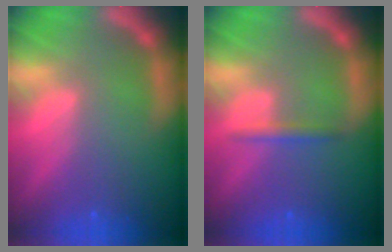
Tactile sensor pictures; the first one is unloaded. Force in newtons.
{"total": 1.4}